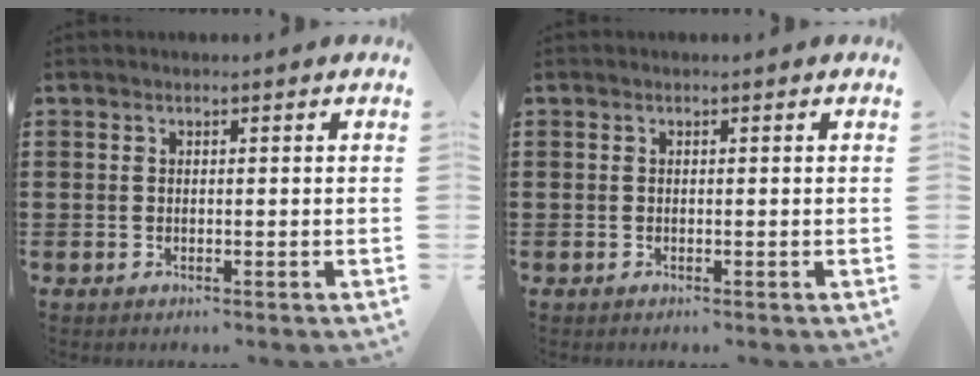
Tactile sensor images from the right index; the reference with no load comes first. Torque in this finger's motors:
{"motor_torque": [0.05, -0.03, 0.00, -0.01]}